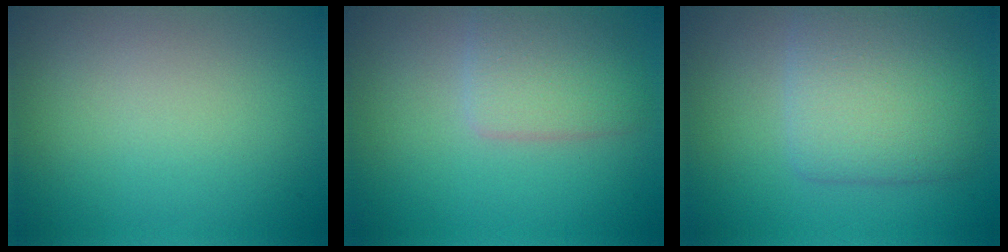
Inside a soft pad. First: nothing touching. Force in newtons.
{"total": 3.5, "press": 3.5, "slide": 0.2}
{"total": 5.3, "press": 5.3, "slide": 0.2}